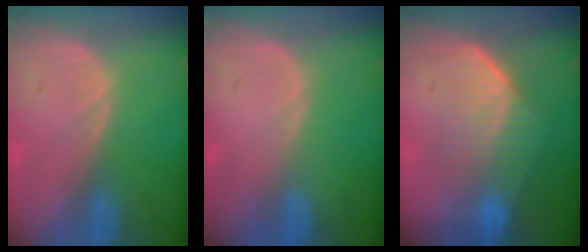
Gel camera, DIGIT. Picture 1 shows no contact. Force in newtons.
{"total": 0.0}
{"total": 7.3, "press": 7.0, "slide": 2.0}